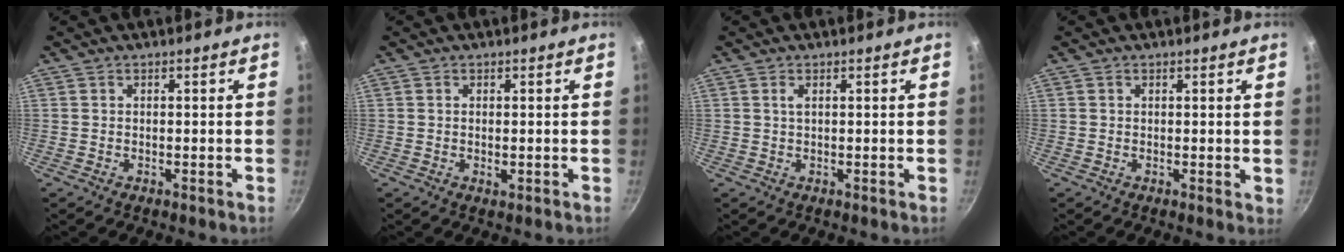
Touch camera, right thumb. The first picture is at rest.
{"total": 0.9, "force": [-0.2, 0.4, 0.8], "torque": [-0.015, -0.001, -0.002]}
{"total": 1.0, "force": [0.4, 0.3, 0.9], "torque": [-0.017, 0.001, 0.007]}
{"total": 1.2, "force": [0.5, 0.7, 0.9], "torque": [-0.010, 0.000, 0.006]}